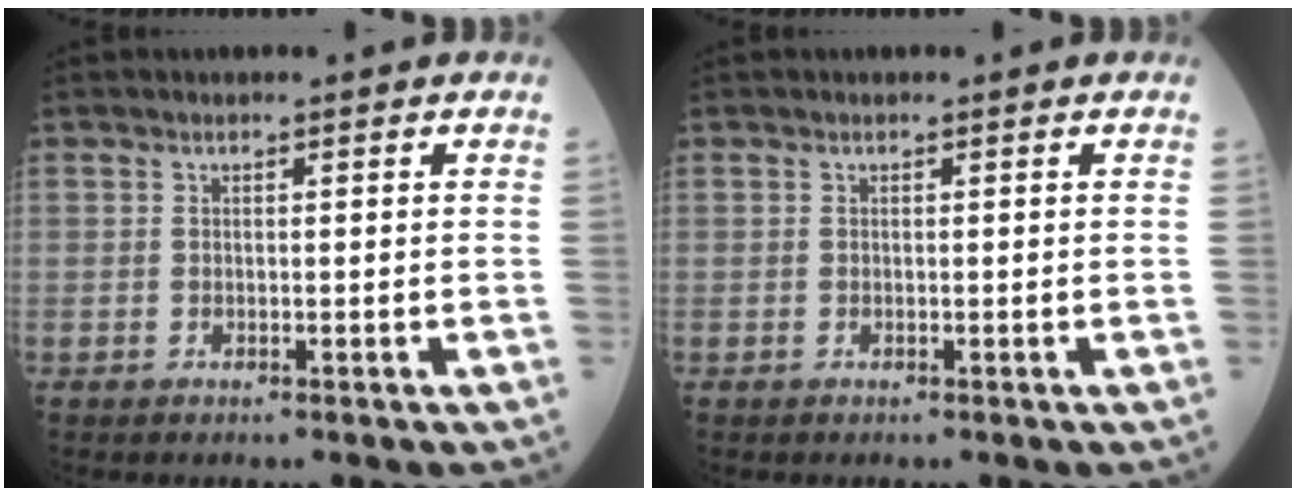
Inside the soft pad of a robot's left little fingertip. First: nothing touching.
{"total": 0.0}